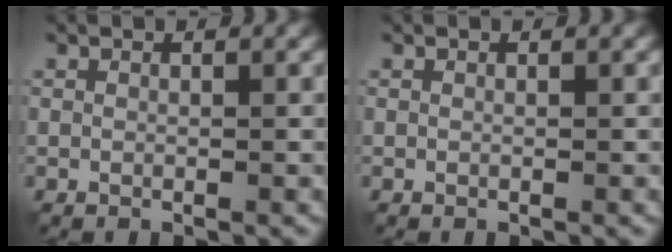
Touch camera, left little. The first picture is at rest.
{"total": 0.0}